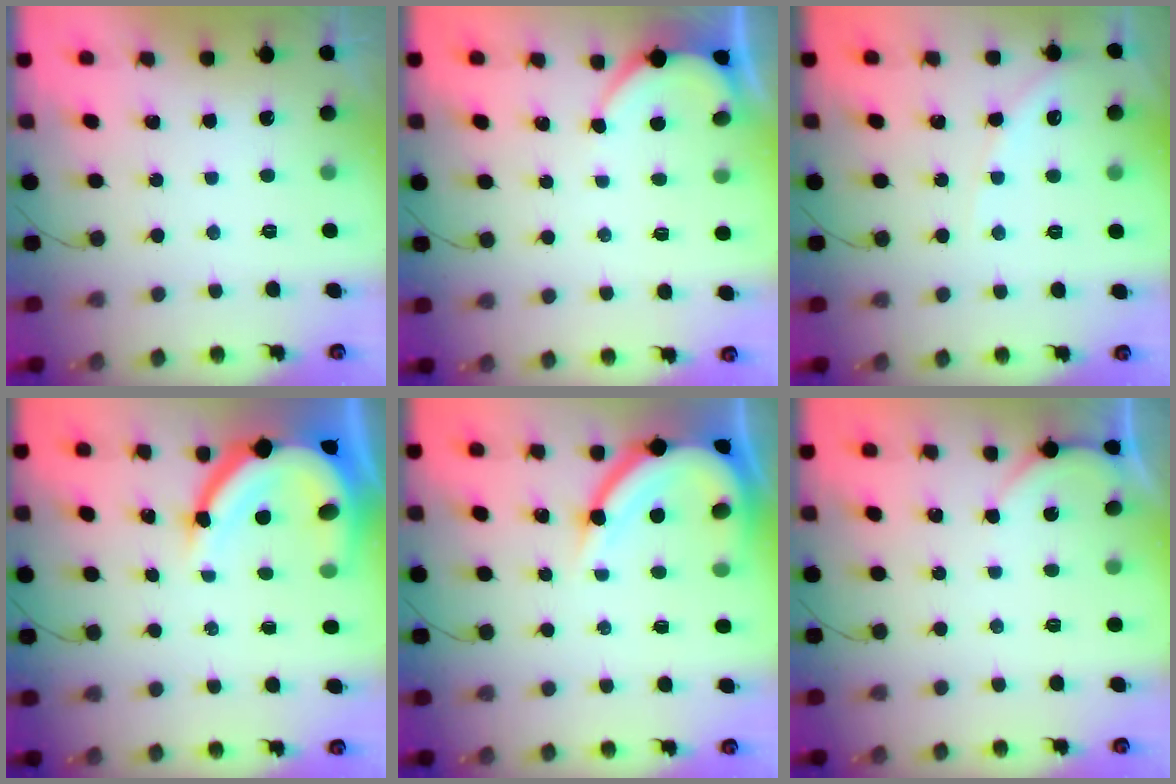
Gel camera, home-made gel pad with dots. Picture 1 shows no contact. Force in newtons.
{"total": 2.9, "press": 2.9, "slide": 0.4}
{"total": 6.0, "press": 6.0, "slide": 0.6}
{"total": 13.2, "press": 13.2, "slide": 1.4}
{"total": 11.4, "press": 11.3, "slide": 1.2}
{"total": 1.6, "press": 1.6, "slide": 0.2}